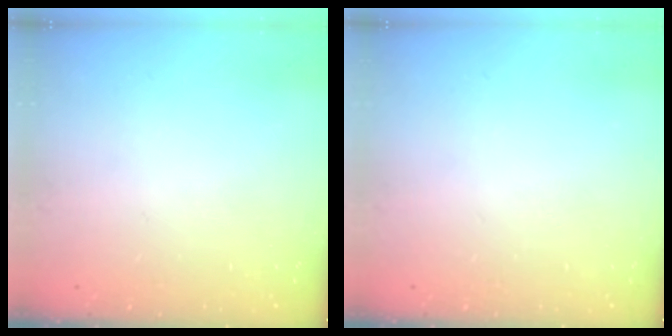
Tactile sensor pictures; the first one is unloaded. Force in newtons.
{"total": 0.0}